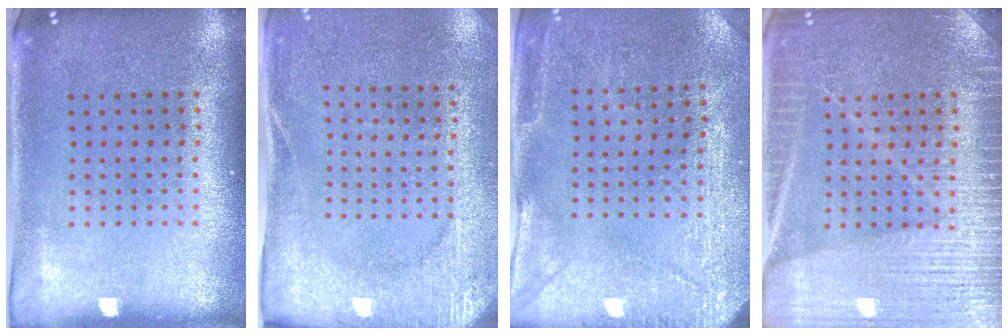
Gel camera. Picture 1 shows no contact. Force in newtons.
{"total": 2.6, "press": 2.4, "slide": 1.0}
{"total": 2.9, "press": 2.8, "slide": 0.7}
{"total": 3.7, "press": 3.7, "slide": 0.6}